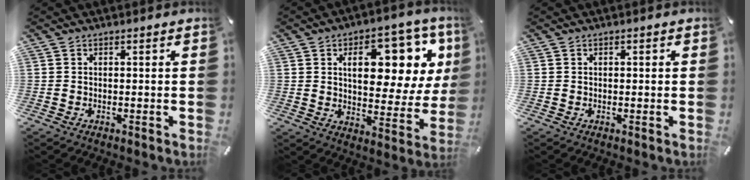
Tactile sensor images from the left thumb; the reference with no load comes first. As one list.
[{"total": 16.8, "force": [7.3, 9.2, 11.9], "torque": [-0.152, -0.043, 0.115]}, {"total": 0.5, "force": [-0.1, 0.4, 0.4], "torque": [-0.006, 0.001, -0.002]}]